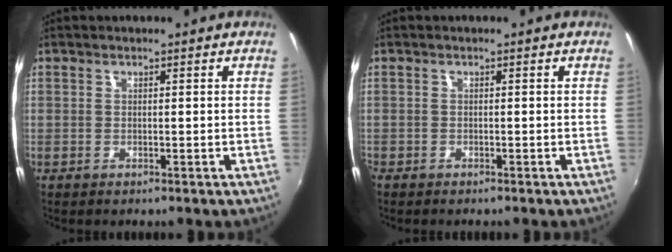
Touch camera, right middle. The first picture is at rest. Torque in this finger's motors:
{"motor_torque": [1.07, -1.06, 0.18, 0.19]}